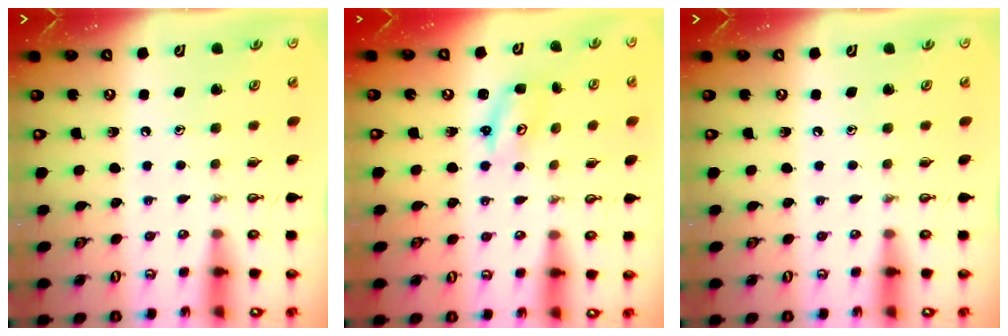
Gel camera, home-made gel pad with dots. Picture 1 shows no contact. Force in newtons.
{"total": 2.6, "press": 2.6, "slide": 0.2}
{"total": 0.0}